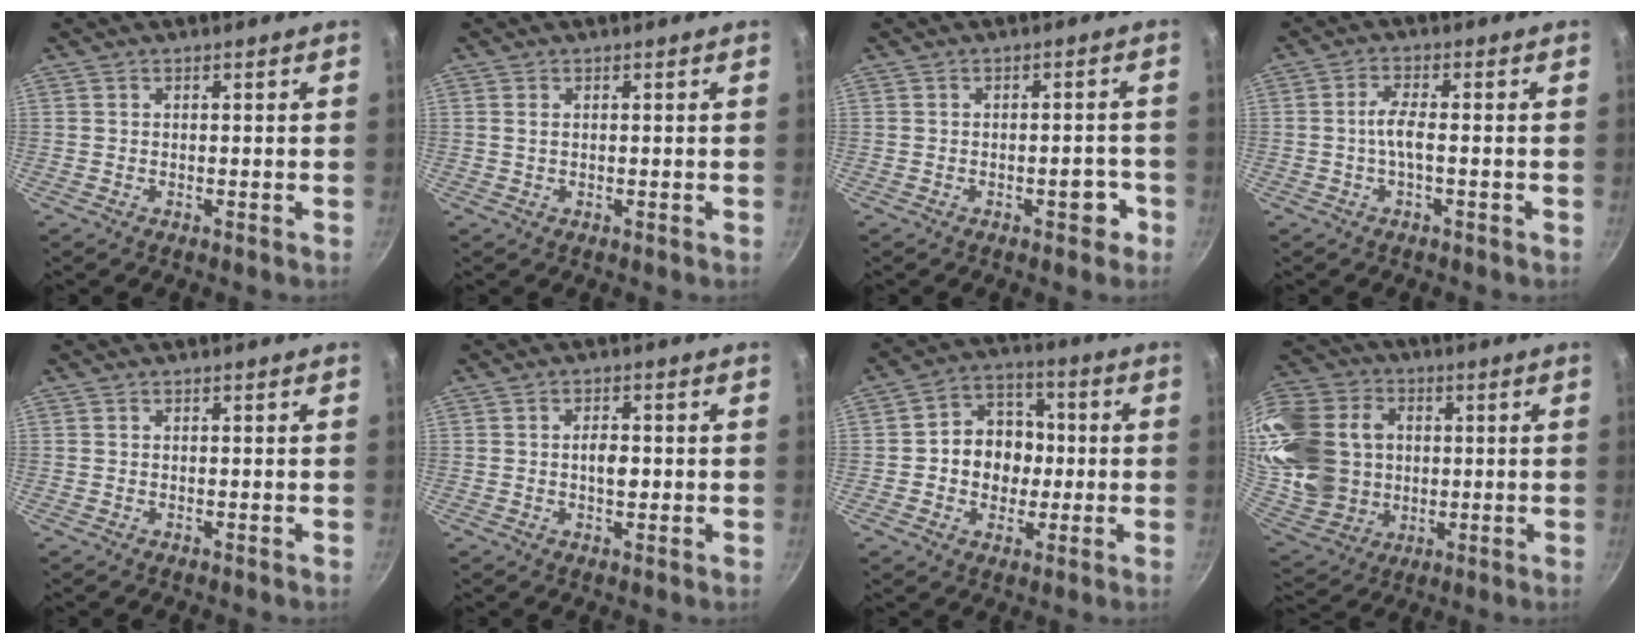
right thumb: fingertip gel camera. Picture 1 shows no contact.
{"total": 0.9, "force": [0.3, 0.5, 0.7], "torque": [-0.013, 0.001, 0.003]}
{"total": 3.7, "force": [-1.8, 1.9, 2.7], "torque": [-0.016, 0.021, -0.022]}
{"total": 3.4, "force": [-0.9, 0.8, 3.2], "torque": [-0.077, 0.013, -0.021]}
{"total": 0.0}
{"total": 3.6, "force": [-0.2, 1.9, 3.1], "torque": [-0.039, 0.004, -0.006]}
{"total": 11.1, "force": [-0.3, 9.4, 6.0], "torque": [-0.050, 0.019, -0.018]}
{"total": 27.8, "force": [3.2, 22.8, 15.6], "torque": [-0.346, 0.025, 0.077]}